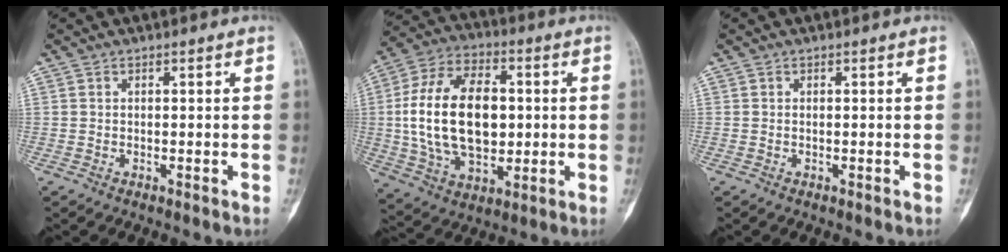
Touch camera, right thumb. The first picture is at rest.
{"total": 20.9, "force": [1.0, 12.6, 16.7], "torque": [-0.295, 0.007, 0.023]}
{"total": 0.0}